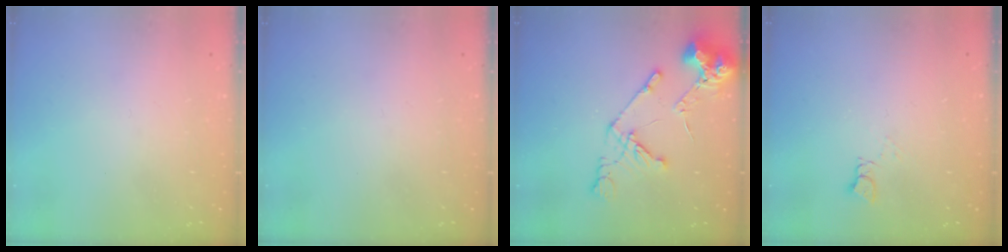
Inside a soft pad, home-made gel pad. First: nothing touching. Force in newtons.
{"total": 0.0}
{"total": 14.1, "press": 14.0, "slide": 1.8}
{"total": 3.2, "press": 3.2, "slide": 0.4}